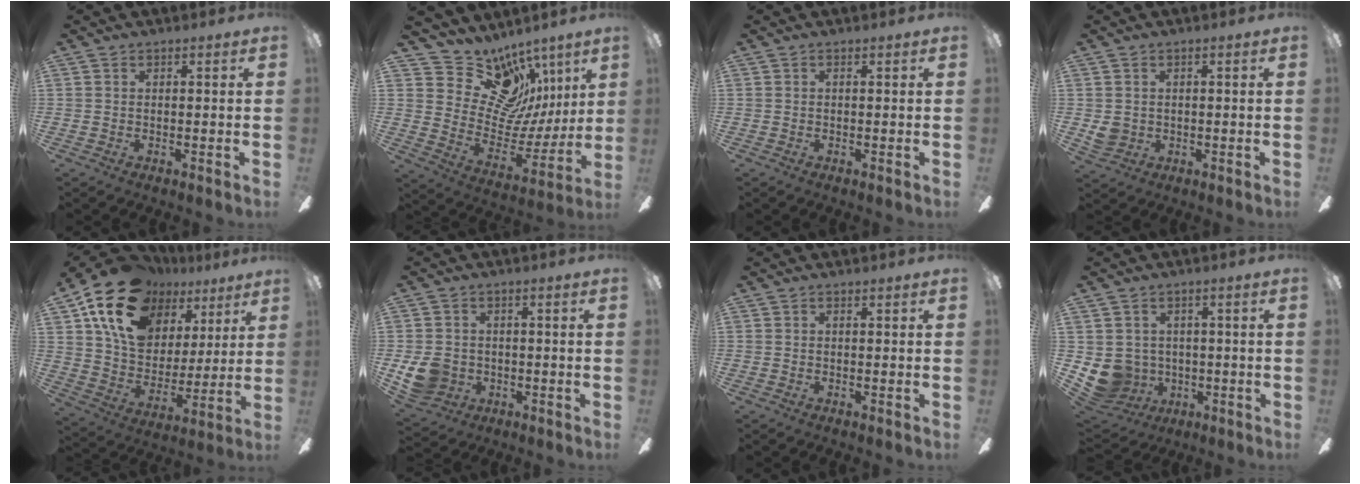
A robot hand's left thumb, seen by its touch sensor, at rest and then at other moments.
{"total": 17.9, "force": [11.1, 12.1, 7.1], "torque": [-0.108, -0.089, 0.209]}
{"total": 0.0}
{"total": 3.3, "force": [0.4, 3.0, 1.3], "torque": [-0.016, 0.003, 0.010]}
{"total": 20.0, "force": [12.9, 12.5, 8.8], "torque": [-0.176, -0.060, 0.242]}
{"total": 8.2, "force": [-1.5, 7.2, 3.7], "torque": [-0.084, 0.013, -0.026]}
{"total": 0.0}
{"total": 8.3, "force": [-0.9, 8.0, 2.0], "torque": [-0.091, -0.005, -0.014]}